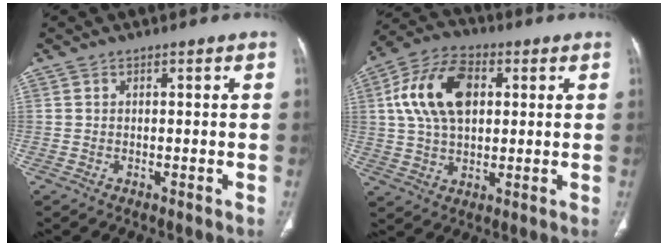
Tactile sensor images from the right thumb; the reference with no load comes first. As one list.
[{"total": 14.6, "force": [3.2, 9.1, 11.0], "torque": [-0.199, 0.013, 0.054]}]